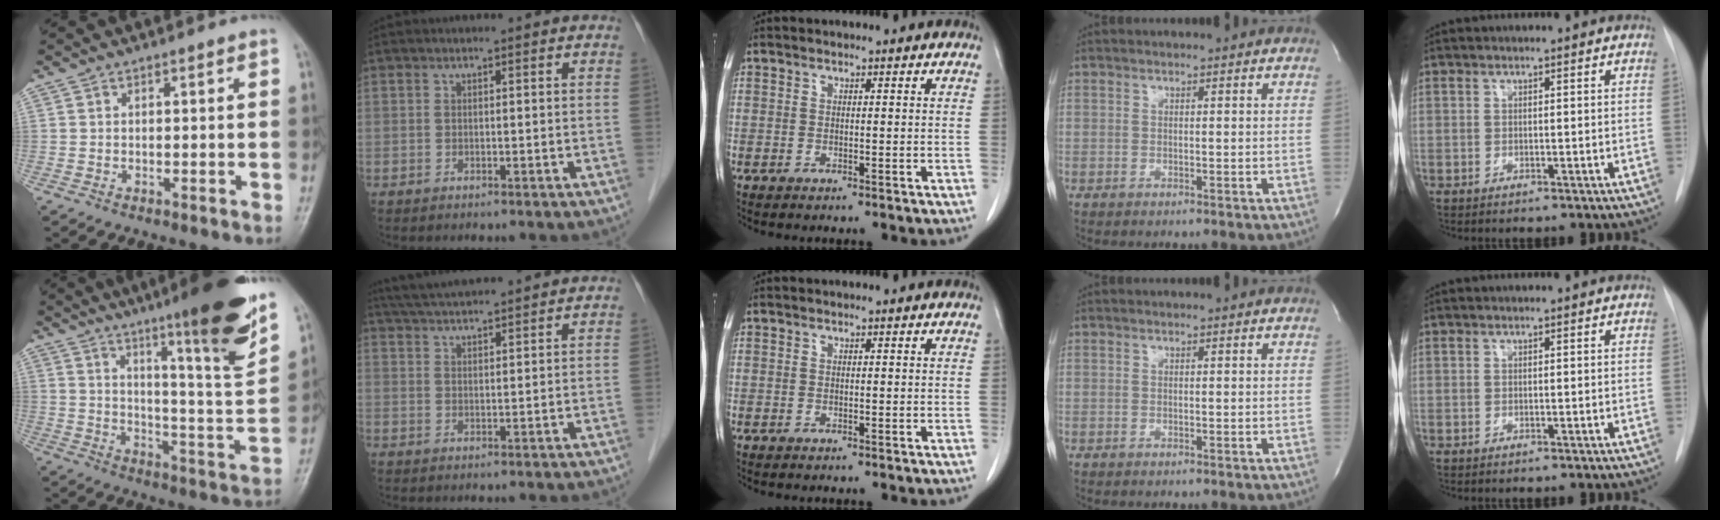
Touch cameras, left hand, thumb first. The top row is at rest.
{"thumb": {"total": 19.3, "force": [12.3, 1.5, 14.7], "torque": [-0.189, -0.070, 0.183]}, "index": {"total": 11.2, "force": [10.4, 0.0, 4.3], "torque": [-0.080, 0.030, 0.154]}}